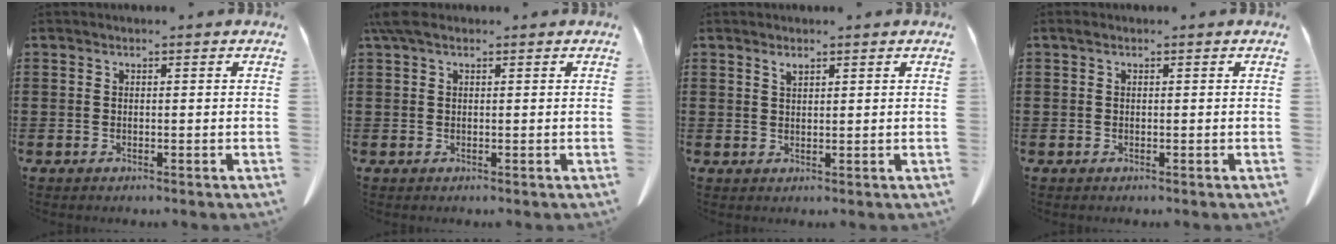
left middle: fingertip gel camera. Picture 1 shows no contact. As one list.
[{"total": 2.3, "force": [1.1, 1.0, 1.7], "torque": [-0.047, 0.002, 0.018]}, {"total": 1.3, "force": [1.0, 0.2, 0.8], "torque": [-0.018, 0.000, 0.019]}, {"total": 0.6, "force": [0.1, 0.5, 0.3], "torque": [-0.009, 0.003, 0.002]}]